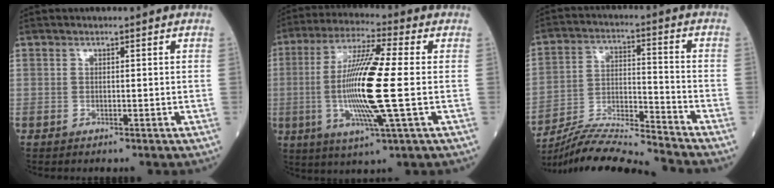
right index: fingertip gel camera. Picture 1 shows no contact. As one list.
[{"total": 14.8, "force": [-1.3, 0.1, 14.8], "torque": [-0.295, -0.009, -0.032]}, {"total": 13.3, "force": [-12.8, -2.1, 3.1], "torque": [-0.058, 0.010, -0.233]}]